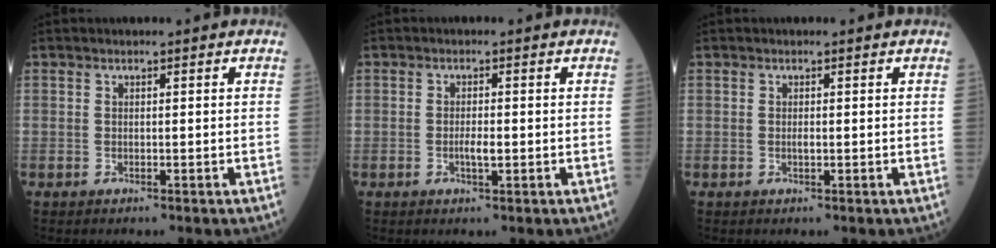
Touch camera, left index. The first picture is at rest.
{"total": 2.0, "force": [-0.5, 0.5, 1.9], "torque": [-0.036, -0.001, -0.009]}
{"total": 0.6, "force": [-0.1, 0.2, 0.6], "torque": [-0.012, -0.002, -0.004]}